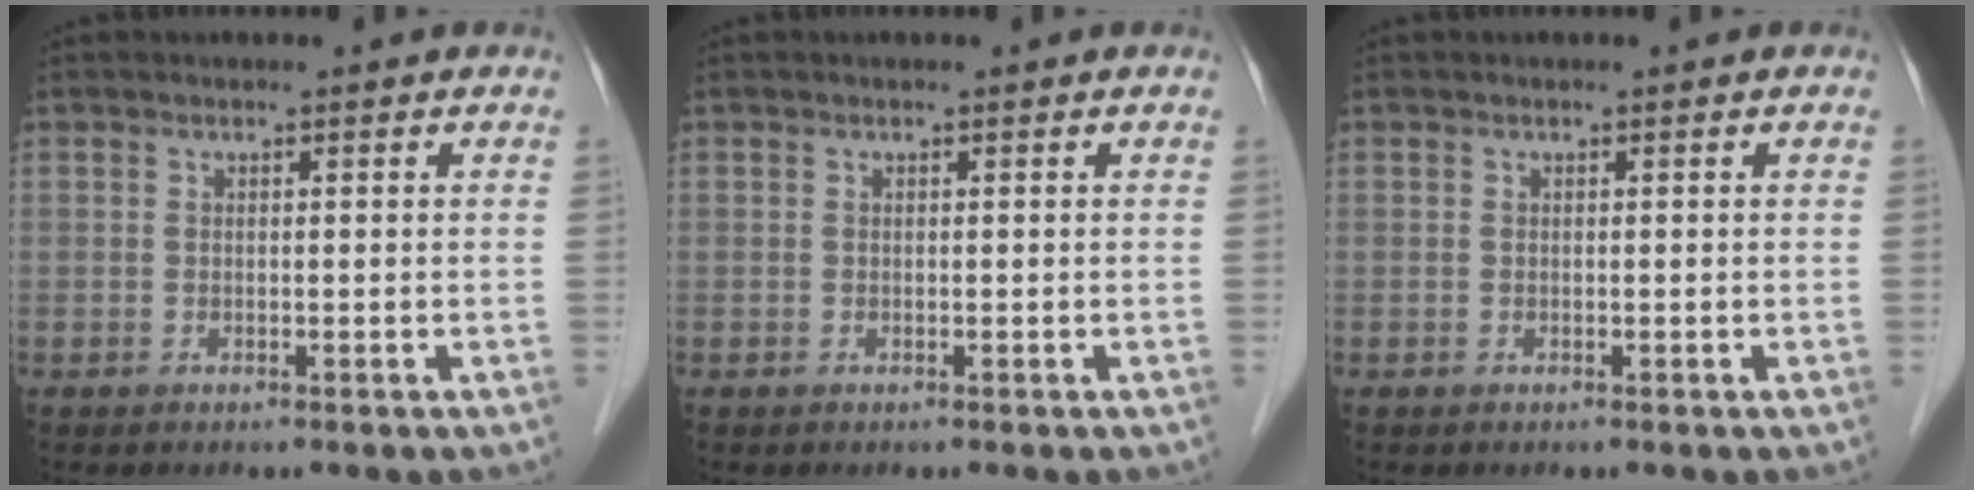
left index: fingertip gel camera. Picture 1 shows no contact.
{"total": 0.0}
{"total": 0.0}